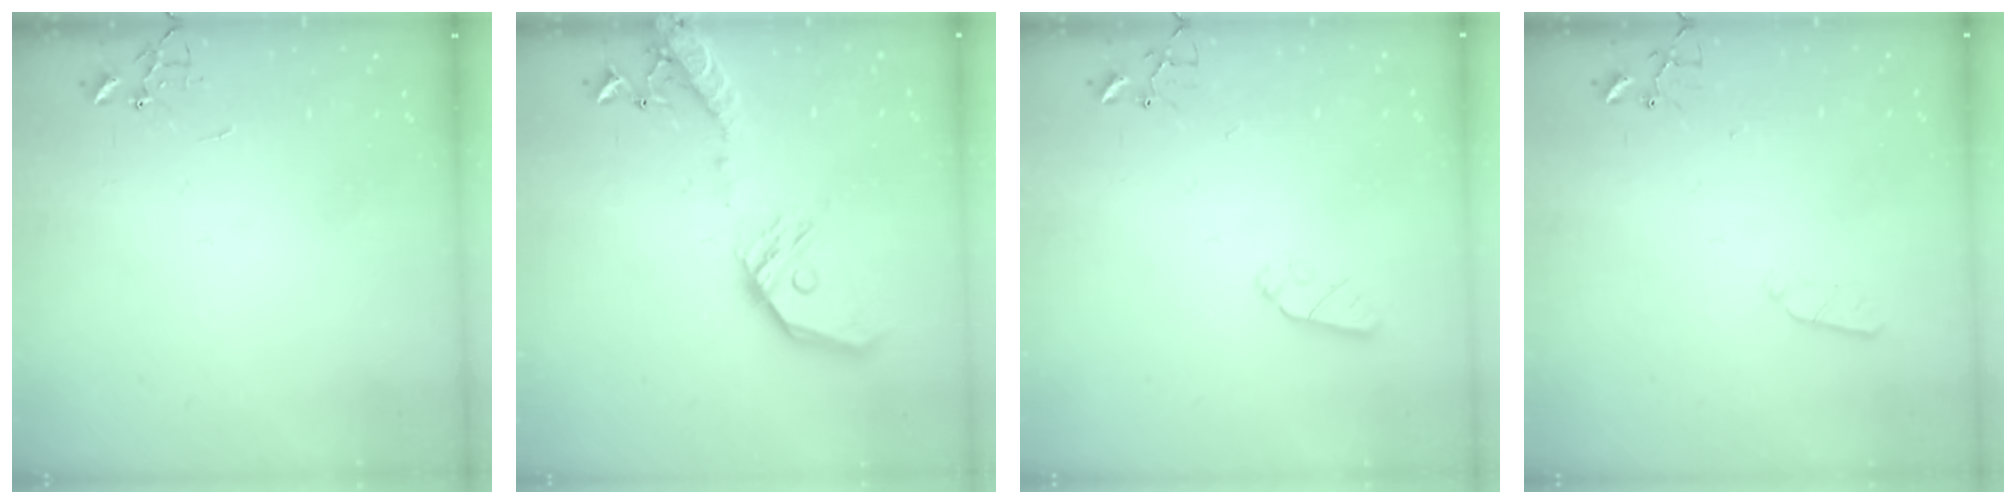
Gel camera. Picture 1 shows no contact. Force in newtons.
{"total": 18.2, "press": 17.9, "slide": 3.1}
{"total": 6.2, "press": 6.2, "slide": 0.3}
{"total": 3.6, "press": 3.6, "slide": 0.5}